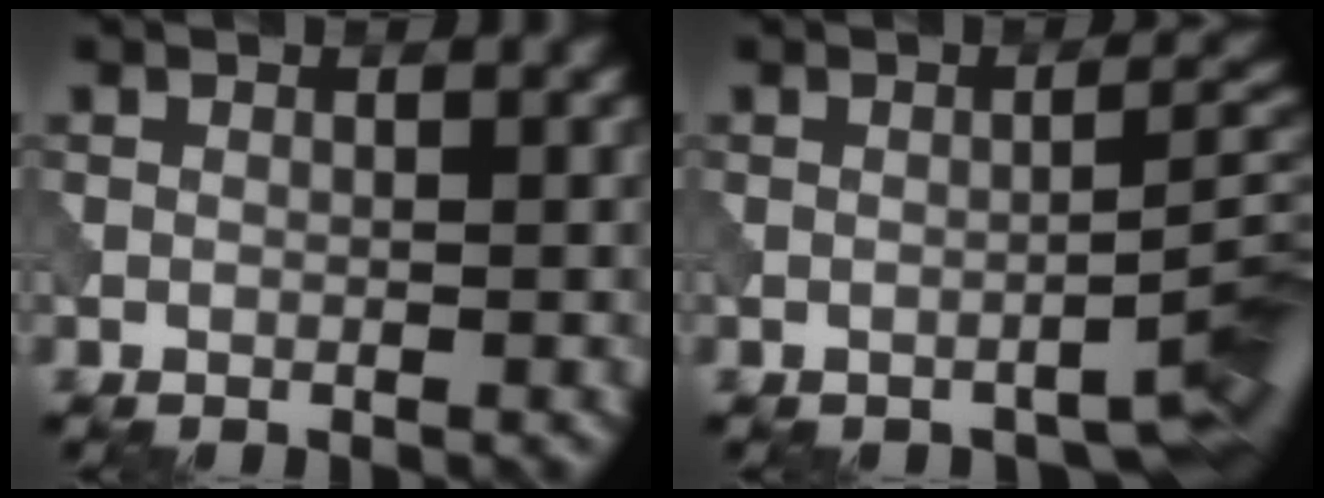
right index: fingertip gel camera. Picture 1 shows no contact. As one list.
[{"total": 3.8, "force": [-2.6, 0.7, 2.8], "torque": [-0.028, 0.016, -0.042]}]